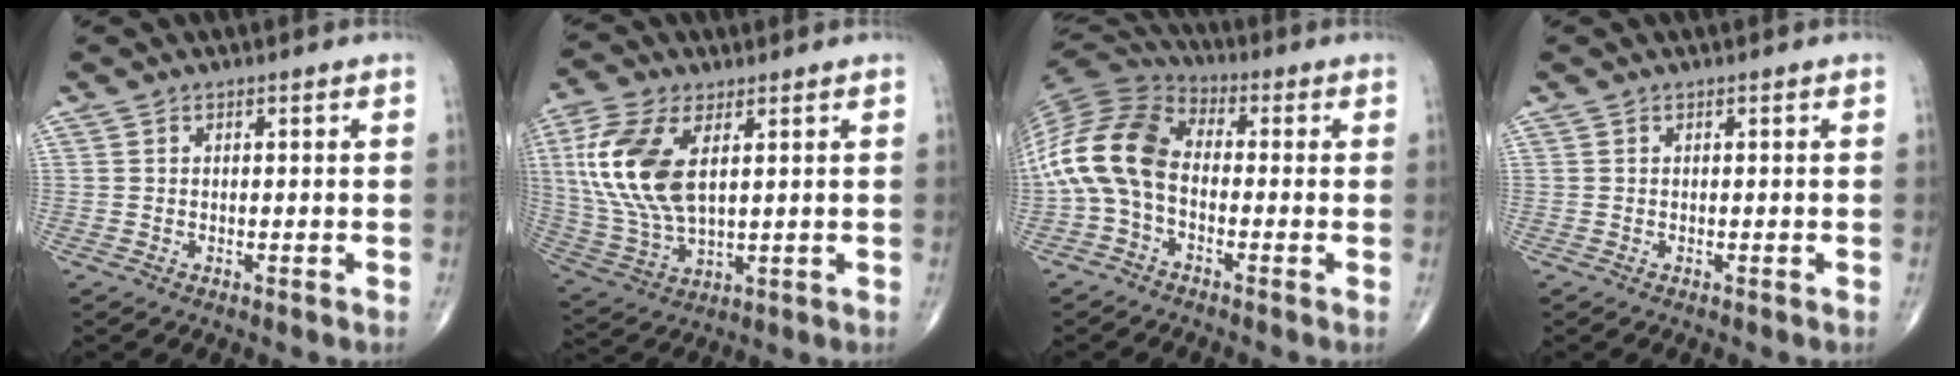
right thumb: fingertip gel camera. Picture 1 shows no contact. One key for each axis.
{"total": 16.0, "fx": 4.0, "fy": 8.1, "fz": 13.2, "tx": -0.293, "ty": -0.006, "tz": 0.084}
{"total": 14.4, "fx": -2.0, "fy": 9.1, "fz": 10.9, "tx": -0.225, "ty": 0.043, "tz": -0.052}
{"total": 0.0}